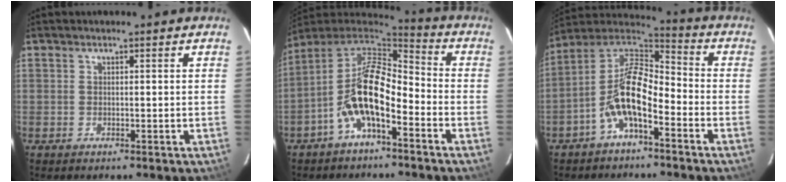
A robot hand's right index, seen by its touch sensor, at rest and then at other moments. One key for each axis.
{"total": 12.9, "fx": -5.2, "fy": 5.3, "fz": 10.6, "tx": -0.213, "ty": 0.009, "tz": -0.104}
{"total": 11.5, "fx": -5.2, "fy": 4.5, "fz": 9.3, "tx": -0.190, "ty": 0.011, "tz": -0.104}